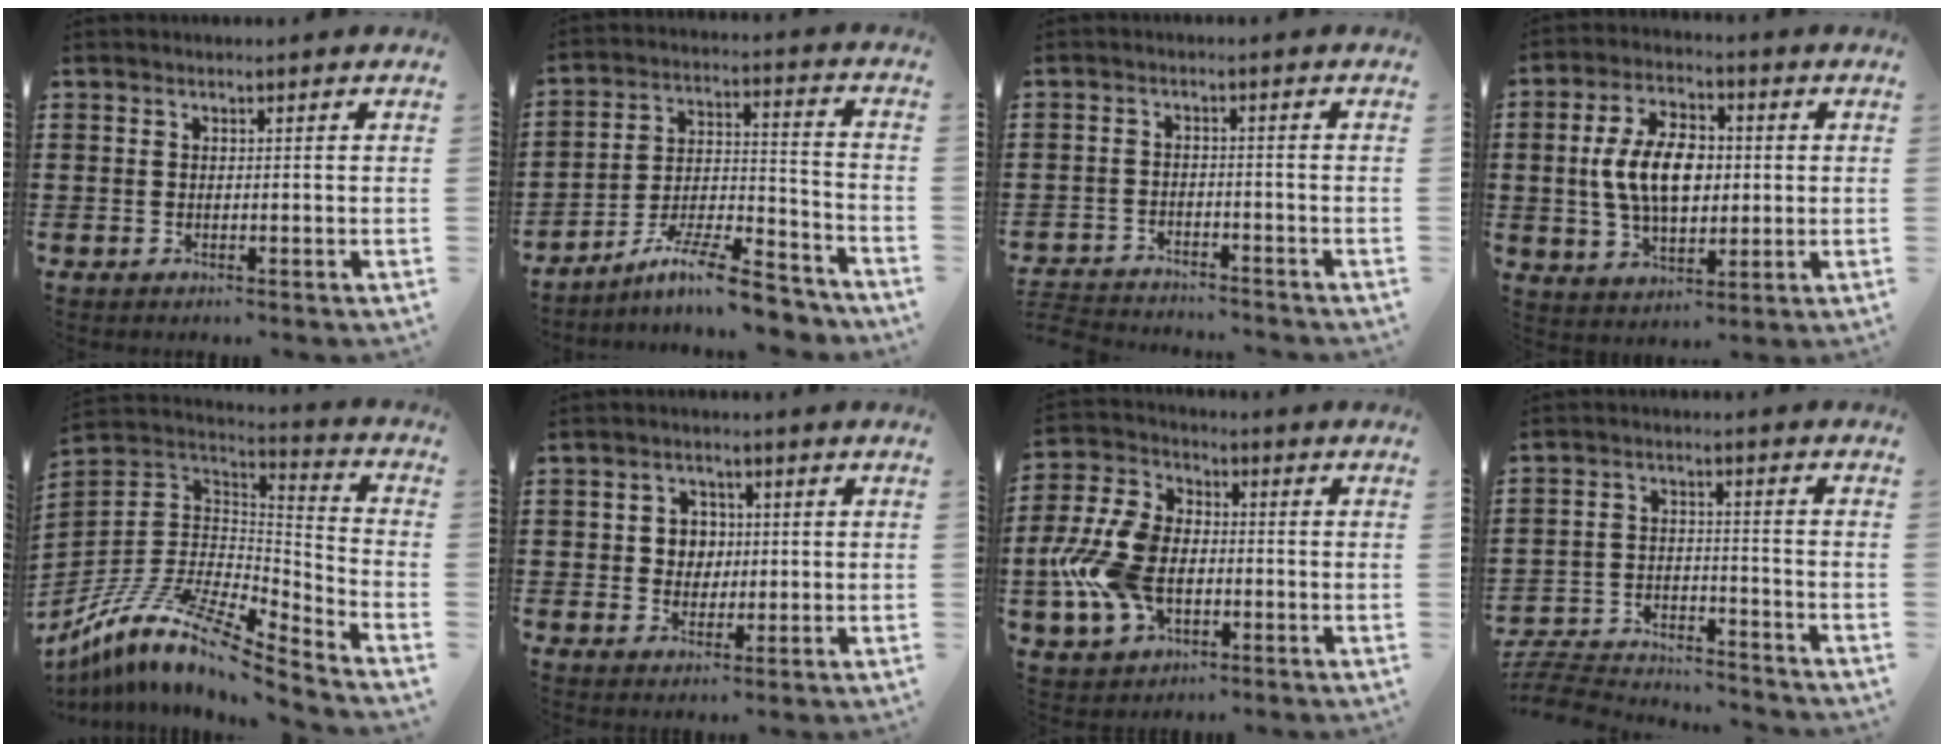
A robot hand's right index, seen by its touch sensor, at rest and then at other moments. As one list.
[{"total": 11.0, "force": [-9.1, 1.7, 6.0], "torque": [-0.098, 0.026, -0.175]}, {"total": 3.1, "force": [-3.1, 0.2, -0.2], "torque": [-0.003, -0.002, -0.068]}, {"total": 9.9, "force": [0.3, 5.9, 8.0], "torque": [-0.165, 0.013, 0.001]}, {"total": 11.4, "force": [-8.3, 2.6, 7.3], "torque": [-0.164, 0.001, -0.170]}, {"total": 3.9, "force": [0.3, 3.7, 1.3], "torque": [-0.033, 0.010, 0.000]}, {"total": 11.9, "force": [-2.2, 7.4, 9.0], "torque": [-0.223, -0.003, -0.041]}, {"total": 5.9, "force": [-5.8, 0.8, 1.1], "torque": [-0.033, 0.004, -0.119]}]